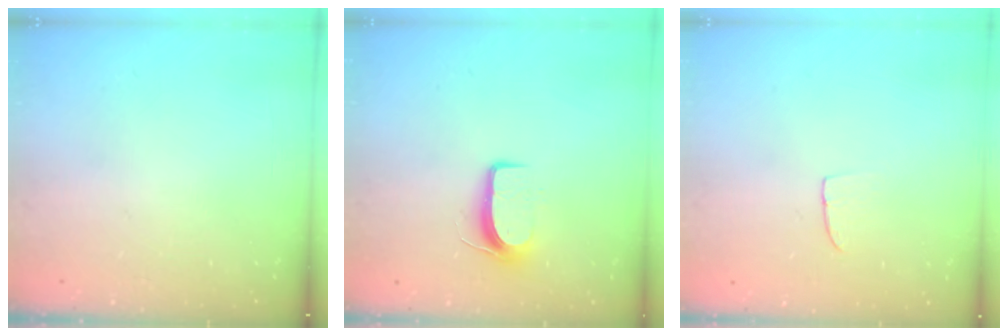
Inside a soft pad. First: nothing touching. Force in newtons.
{"total": 7.9, "press": 7.9, "slide": 0.7}
{"total": 4.2, "press": 4.2, "slide": 0.3}